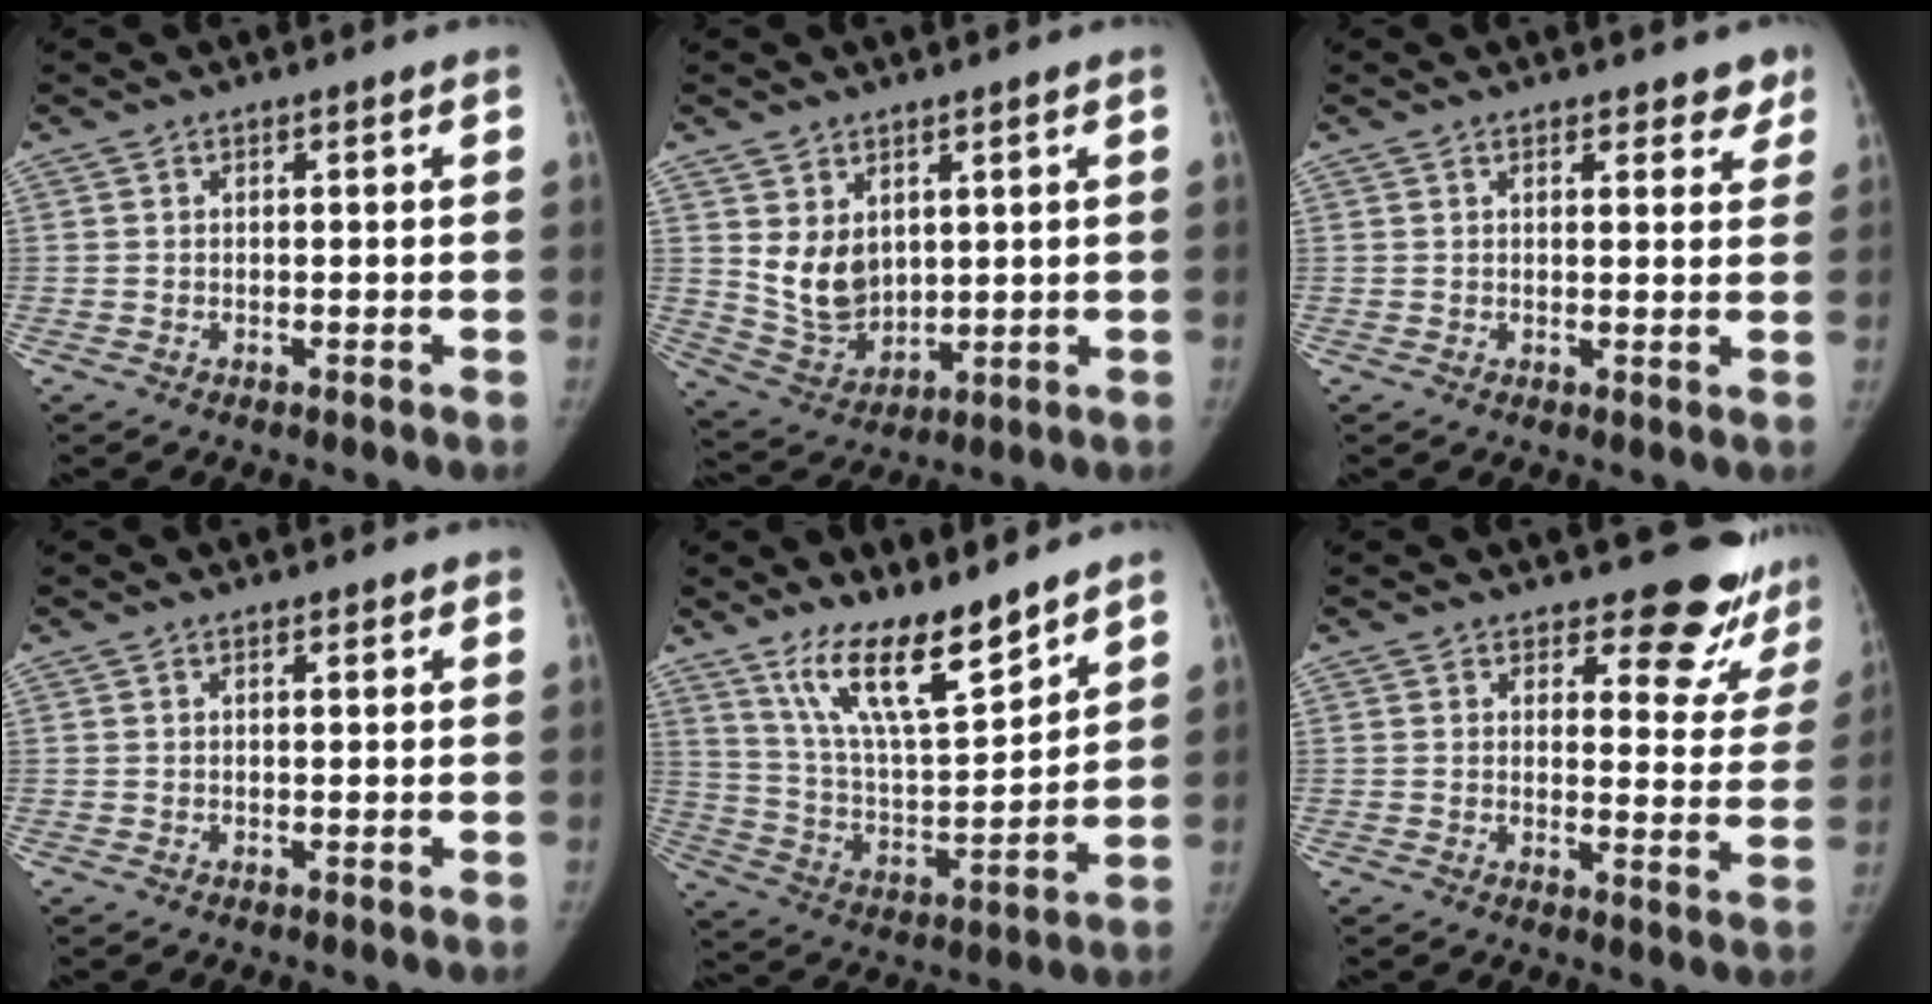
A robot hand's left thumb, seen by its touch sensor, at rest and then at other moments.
{"total": 8.9, "force": [2.8, 6.4, 5.4], "torque": [-0.073, -0.030, 0.078]}
{"total": 4.0, "force": [3.2, 1.8, 1.7], "torque": [0.013, -0.013, 0.035]}
{"total": 0.9, "force": [0.7, 0.4, 0.4], "torque": [-0.006, -0.002, 0.007]}
{"total": 15.8, "force": [11.9, 4.1, 9.6], "torque": [-0.140, -0.077, 0.224]}
{"total": 12.7, "force": [11.4, 4.6, 3.0], "torque": [0.013, -0.101, 0.114]}